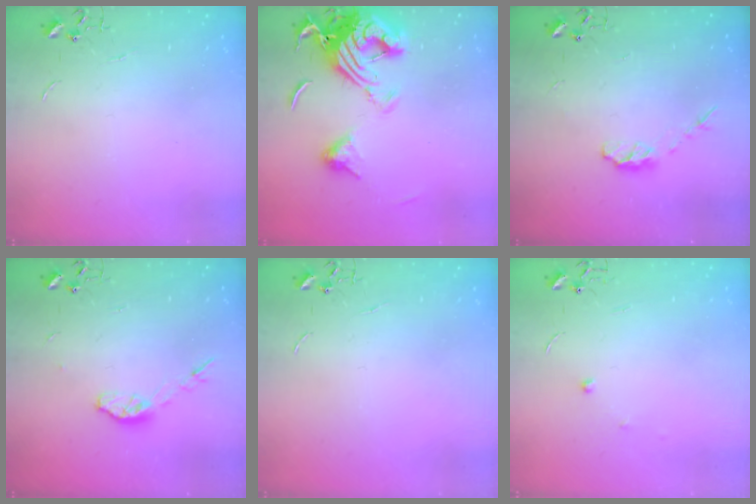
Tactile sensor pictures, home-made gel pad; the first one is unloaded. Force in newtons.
{"total": 16.8, "press": 16.8, "slide": 1.6}
{"total": 5.8, "press": 5.8, "slide": 0.4}
{"total": 7.1, "press": 7.1, "slide": 0.5}
{"total": 0.0}
{"total": 4.8, "press": 4.8, "slide": 0.5}